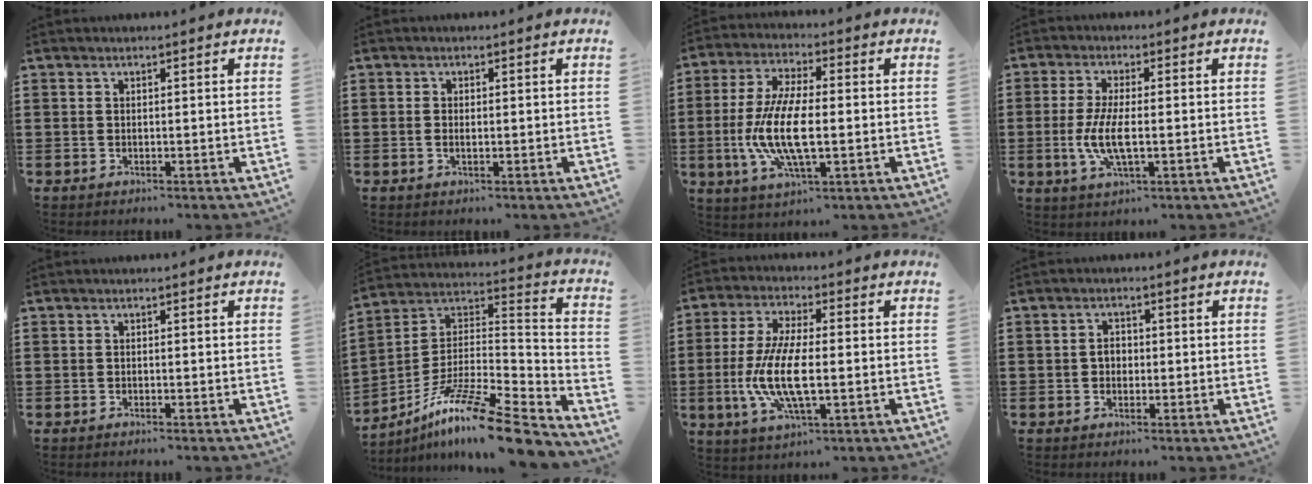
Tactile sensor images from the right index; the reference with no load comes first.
{"total": 0.5, "force": [-0.1, 0.3, 0.4], "torque": [-0.008, -0.002, 0.000]}
{"total": 10.5, "force": [-1.9, 3.6, 9.7], "torque": [-0.223, -0.016, -0.040]}
{"total": 6.0, "force": [-1.2, 1.8, 5.6], "torque": [-0.129, -0.008, -0.030]}
{"total": 0.6, "force": [-0.5, -0.2, 0.0], "torque": [-0.001, -0.002, -0.011]}
{"total": 13.2, "force": [-10.1, 1.2, 8.5], "torque": [-0.144, 0.018, -0.189]}
{"total": 9.7, "force": [-2.0, 3.2, 8.9], "torque": [-0.201, -0.013, -0.043]}
{"total": 1.9, "force": [-0.2, 1.4, 1.2], "torque": [-0.025, 0.005, -0.006]}